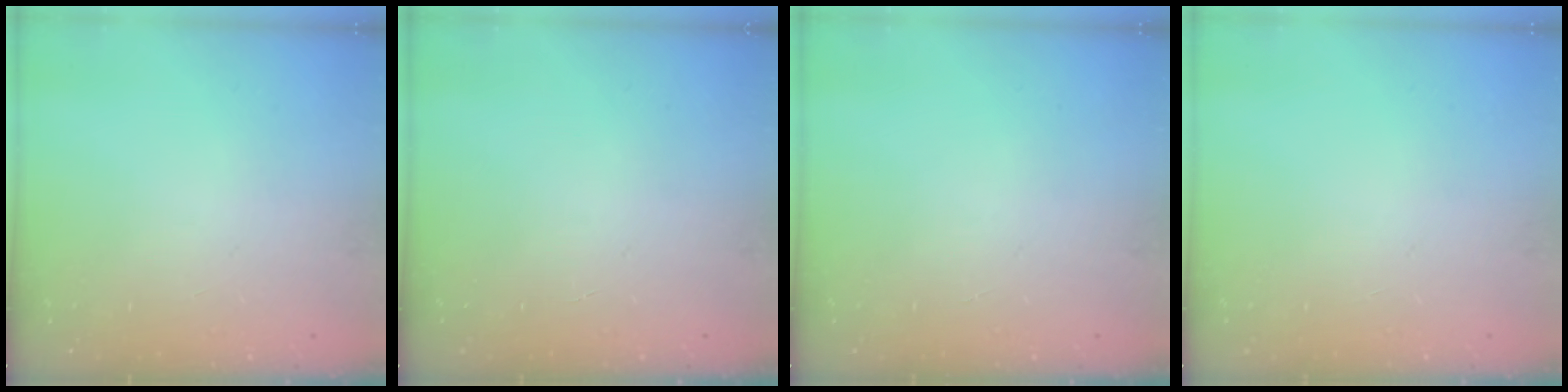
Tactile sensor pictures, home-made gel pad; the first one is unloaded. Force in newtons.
{"total": 0.0}
{"total": 0.0}
{"total": 0.0}